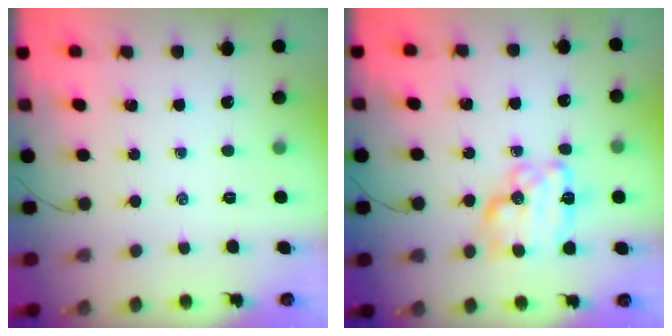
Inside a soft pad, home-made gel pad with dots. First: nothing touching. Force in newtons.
{"total": 13.7, "press": 13.7, "slide": 0.5}